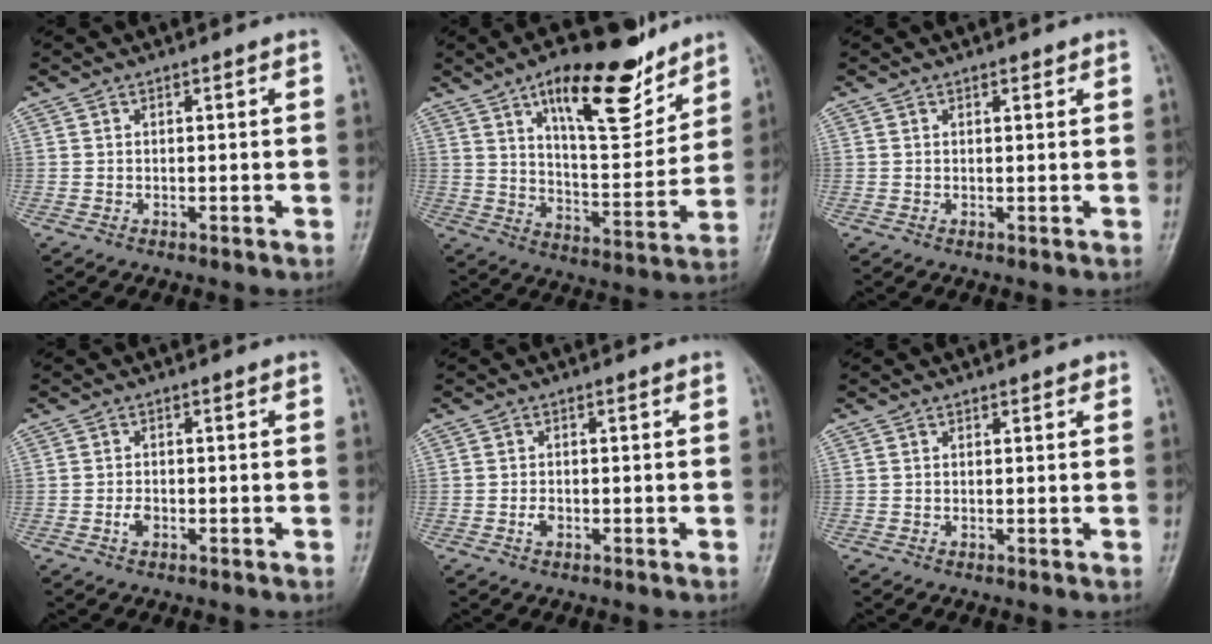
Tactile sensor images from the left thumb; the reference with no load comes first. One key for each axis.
{"total": 18.6, "fx": 11.7, "fy": 6.8, "fz": 12.8, "tx": -0.155, "ty": -0.065, "tz": 0.193}
{"total": 0.9, "fx": 0.6, "fy": 0.4, "fz": 0.5, "tx": -0.007, "ty": -0.003, "tz": 0.009}
{"total": 1.7, "fx": -0.6, "fy": 1.1, "fz": 1.2, "tx": -0.021, "ty": 0.002, "tz": -0.013}
{"total": 1.4, "fx": -0.5, "fy": 0.9, "fz": 1.0, "tx": -0.017, "ty": 0.001, "tz": -0.010}
{"total": 0.9, "fx": 0.7, "fy": 0.5, "fz": 0.4, "tx": -0.001, "ty": -0.003, "tz": 0.006}